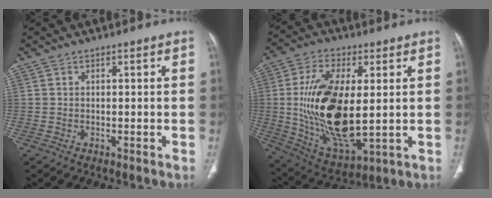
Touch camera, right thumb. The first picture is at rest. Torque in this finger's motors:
{"motor_torque": [2.57, 2.44, 2.17, -0.59, 0.74]}